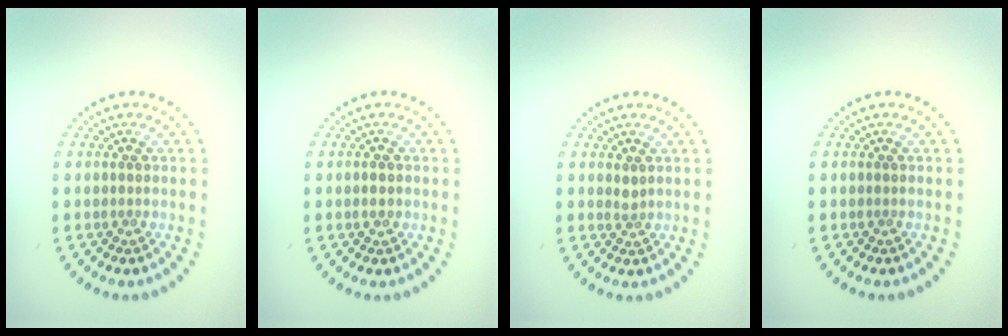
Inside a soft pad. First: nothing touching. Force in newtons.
{"total": 1.1, "press": 1.0, "slide": 0.2}
{"total": 0.7, "press": 0.5, "slide": 0.5}
{"total": 0.0}